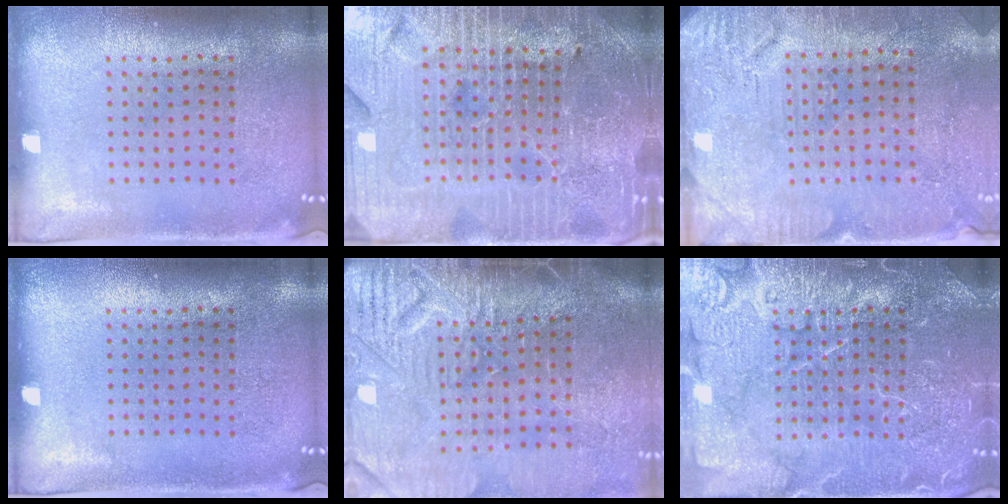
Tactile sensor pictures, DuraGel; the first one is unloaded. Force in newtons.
{"total": 5.4, "press": 5.0, "slide": 1.9}
{"total": 3.0, "press": 2.9, "slide": 1.0}
{"total": 0.0}
{"total": 4.8, "press": 4.2, "slide": 2.4}
{"total": 7.1, "press": 7.0, "slide": 1.0}